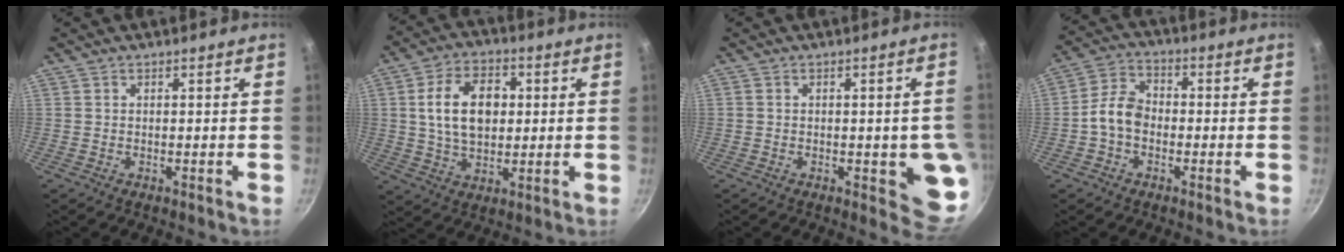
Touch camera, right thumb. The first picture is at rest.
{"total": 12.5, "force": [1.8, 8.4, 9.1], "torque": [-0.134, 0.005, 0.029]}
{"total": 8.1, "force": [-1.4, 3.0, 7.5], "torque": [-0.052, 0.001, -0.015]}
{"total": 6.9, "force": [-1.6, 5.0, 4.5], "torque": [-0.067, 0.029, -0.045]}